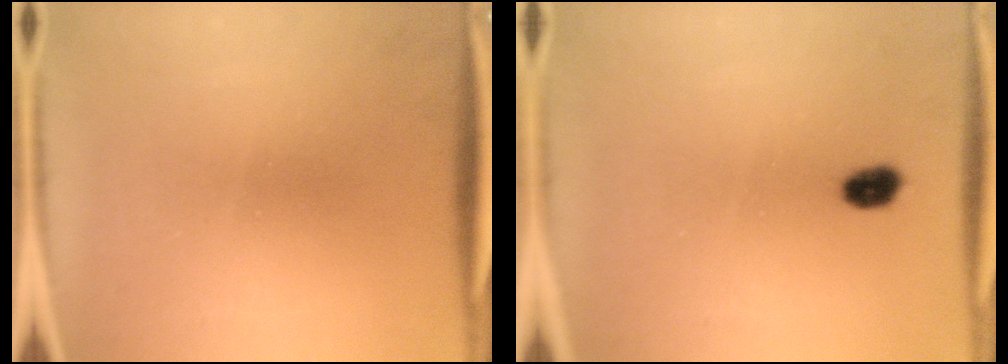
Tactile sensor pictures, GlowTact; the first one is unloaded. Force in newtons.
{"total": 2.8}